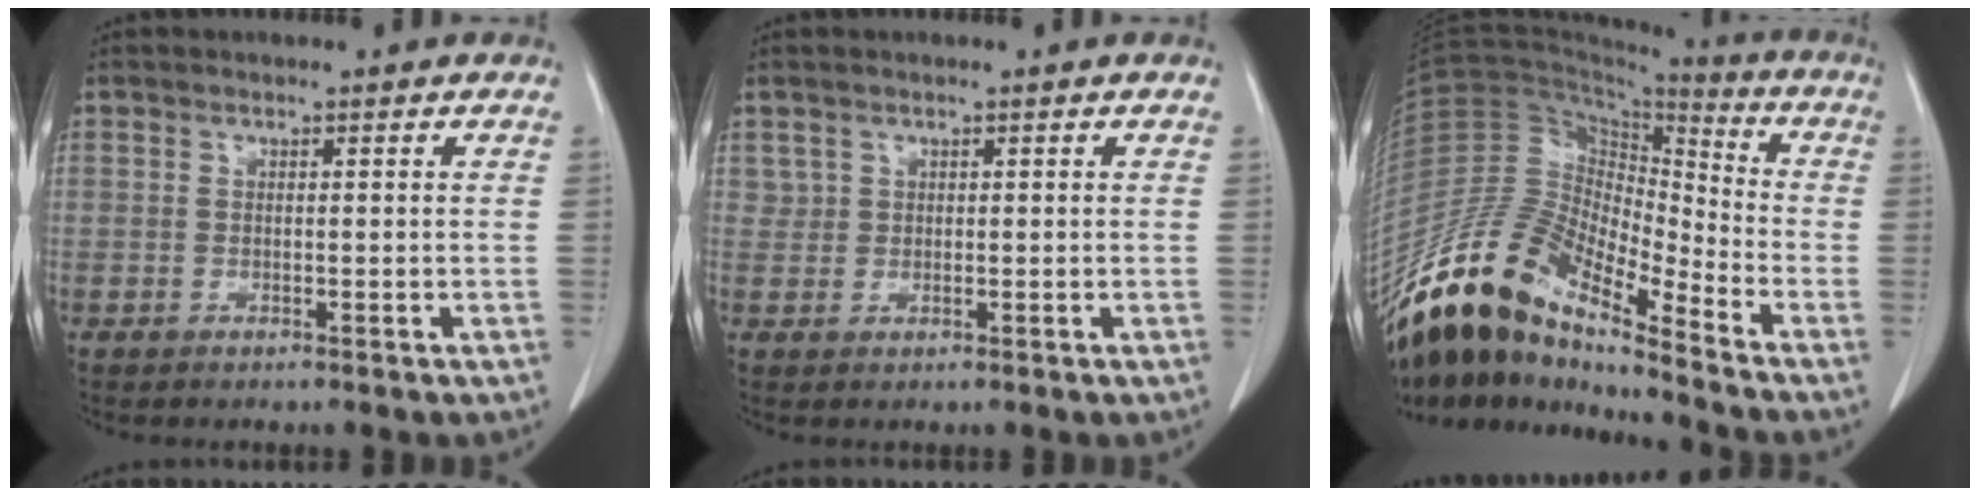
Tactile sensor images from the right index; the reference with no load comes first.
{"total": 1.5, "force": [0.9, 1.2, 0.0], "torque": [0.015, 0.002, 0.010]}
{"total": 15.8, "force": [-12.9, 3.8, 8.2], "torque": [-0.158, 0.038, -0.242]}